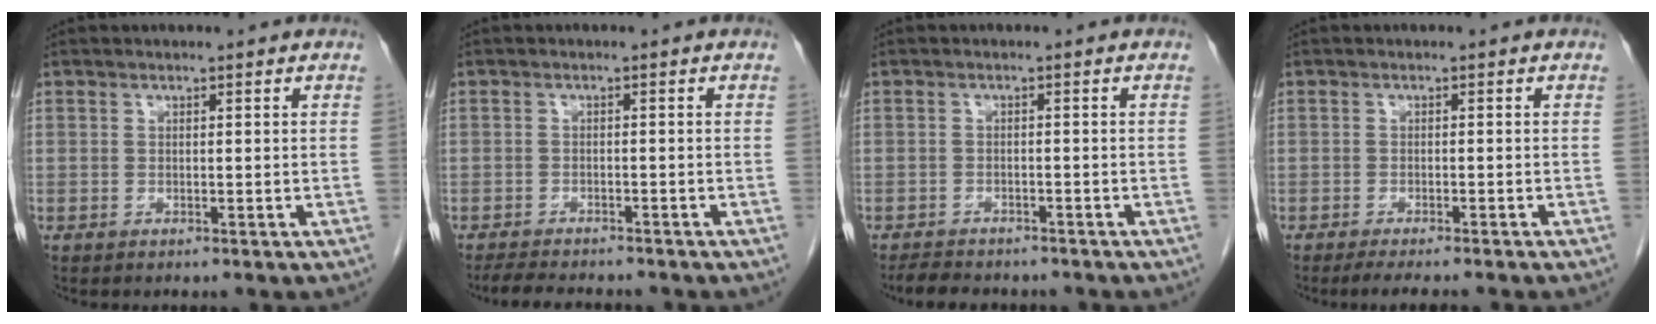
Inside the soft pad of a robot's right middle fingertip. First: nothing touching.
{"total": 6.4, "force": [-5.8, 1.3, 2.4], "torque": [-0.038, -0.012, -0.087]}
{"total": 6.0, "force": [-5.2, 2.0, 2.1], "torque": [-0.038, -0.008, -0.072]}
{"total": 5.2, "force": [-4.3, 0.1, 2.8], "torque": [-0.032, -0.010, -0.062]}